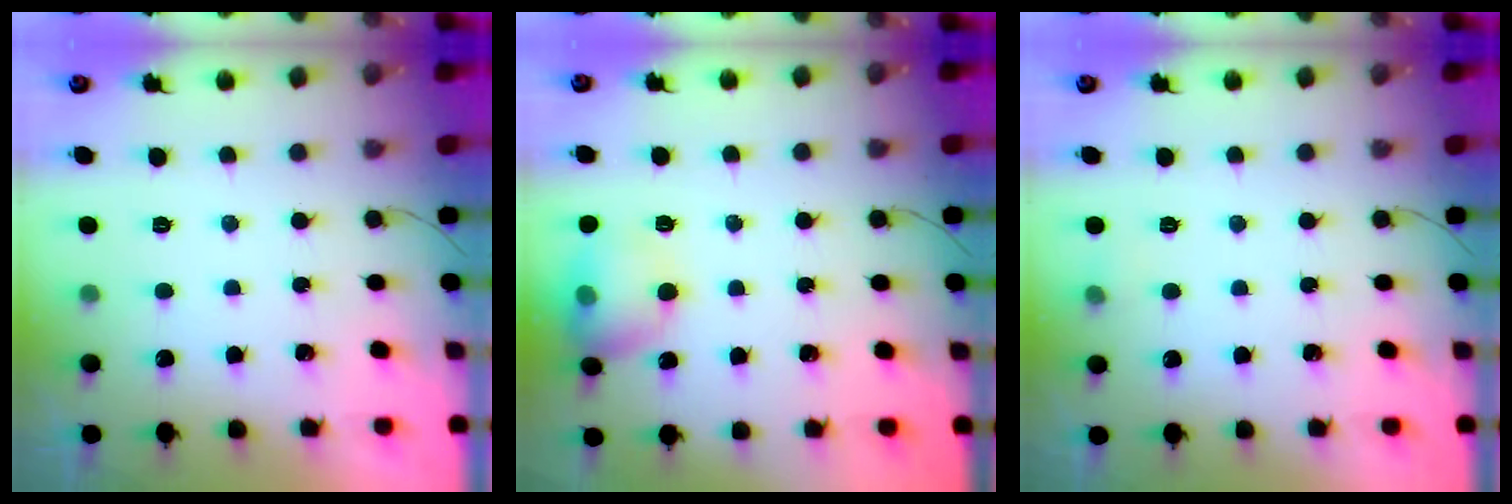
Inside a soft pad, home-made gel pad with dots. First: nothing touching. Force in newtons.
{"total": 11.7, "press": 11.5, "slide": 1.9}
{"total": 3.7, "press": 3.4, "slide": 1.4}